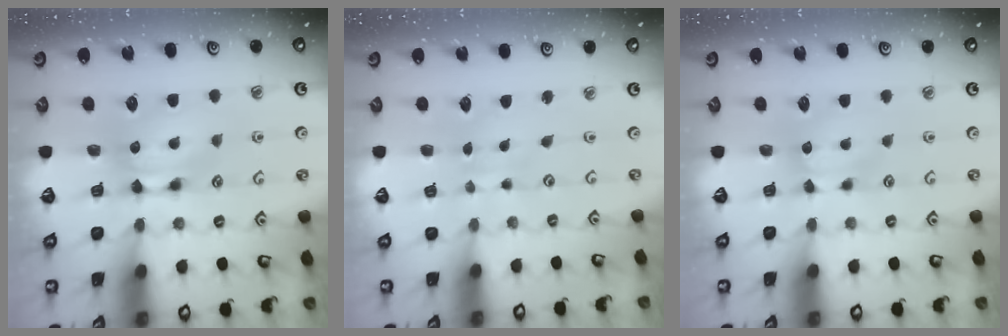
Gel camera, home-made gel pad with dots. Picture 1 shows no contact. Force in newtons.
{"total": 3.6, "press": 3.6, "slide": 0.3}
{"total": 1.4, "press": 1.4, "slide": 0.3}